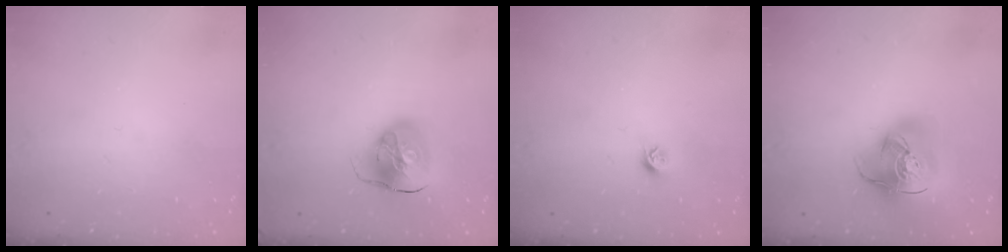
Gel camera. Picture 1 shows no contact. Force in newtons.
{"total": 11.2, "press": 11.1, "slide": 1.5}
{"total": 6.0, "press": 5.9, "slide": 0.7}
{"total": 19.5, "press": 19.4, "slide": 2.3}